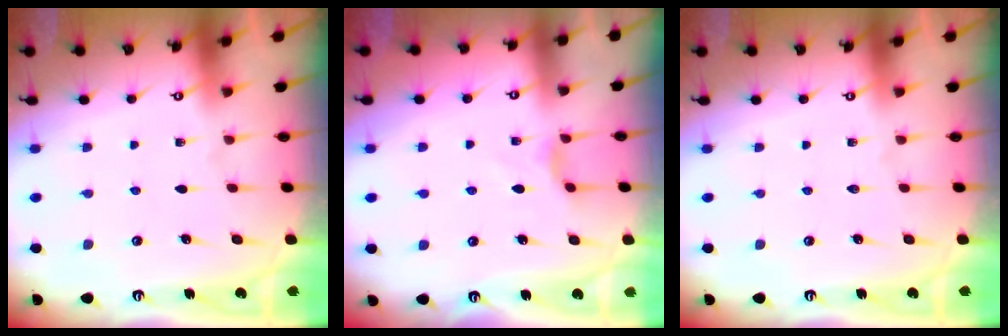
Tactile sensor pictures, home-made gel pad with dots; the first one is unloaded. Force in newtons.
{"total": 3.3, "press": 3.3, "slide": 0.6}
{"total": 0.0}